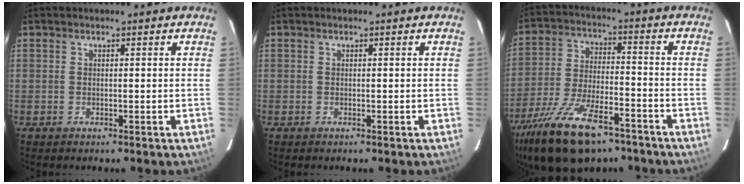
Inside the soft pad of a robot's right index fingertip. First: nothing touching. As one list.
[{"total": 0.0}, {"total": 19.8, "force": [-13.7, 8.1, 11.9], "torque": [-0.247, -0.031, -0.232]}]